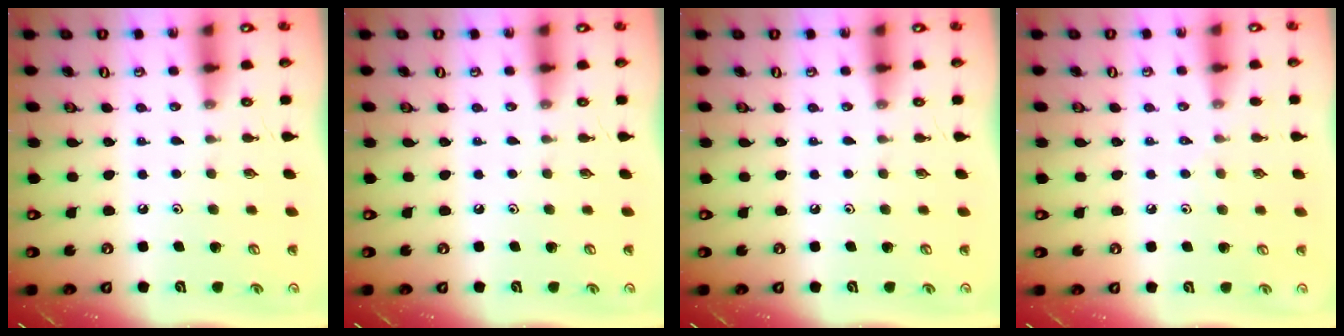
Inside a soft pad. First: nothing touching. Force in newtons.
{"total": 0.0}
{"total": 0.0}
{"total": 3.6, "press": 3.5, "slide": 0.6}